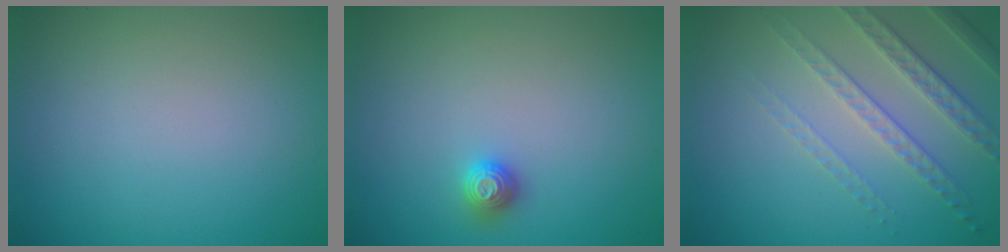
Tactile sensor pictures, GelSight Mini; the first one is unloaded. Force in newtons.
{"total": 1.2, "press": 1.1, "slide": 0.2}
{"total": 4.6, "press": 3.3, "slide": 3.3}